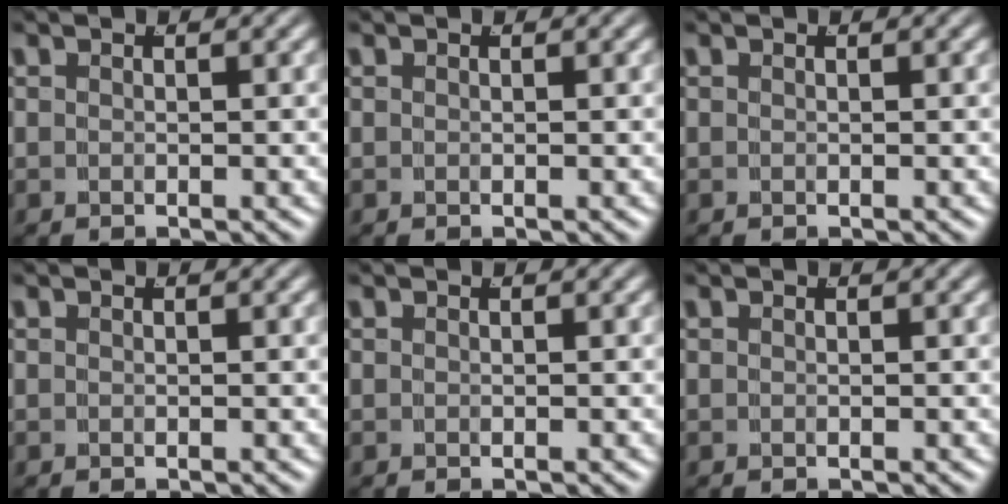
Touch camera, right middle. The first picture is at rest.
{"total": 0.0}
{"total": 0.0}
{"total": 0.0}
{"total": 0.0}
{"total": 0.0}